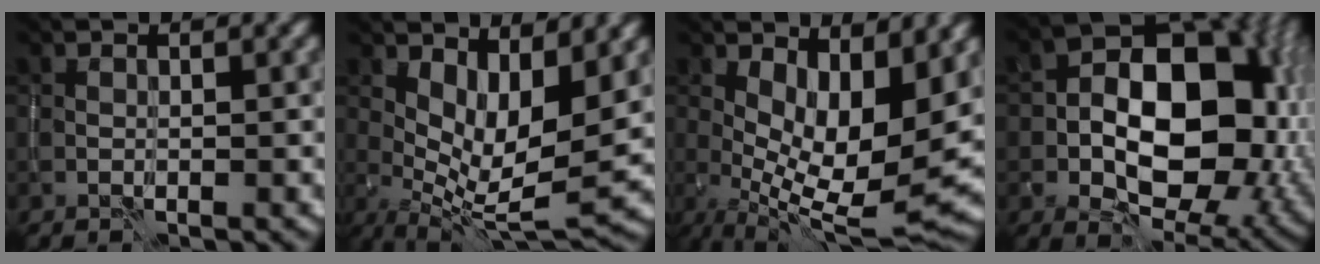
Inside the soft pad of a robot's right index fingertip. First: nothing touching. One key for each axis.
{"total": 7.5, "fx": 1.9, "fy": 2.7, "fz": 6.7, "tx": -0.120, "ty": -0.015, "tz": 0.041}
{"total": 9.7, "fx": 1.5, "fy": 3.7, "fz": 8.9, "tx": -0.152, "ty": -0.012, "tz": 0.027}
{"total": 13.9, "fx": -1.0, "fy": 9.3, "fz": 10.4, "tx": -0.127, "ty": 0.012, "tz": -0.024}